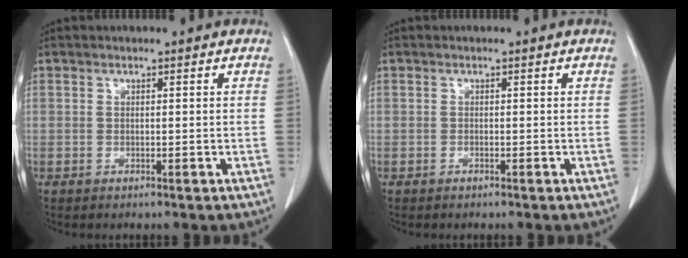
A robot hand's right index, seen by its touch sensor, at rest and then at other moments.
{"total": 0.0}